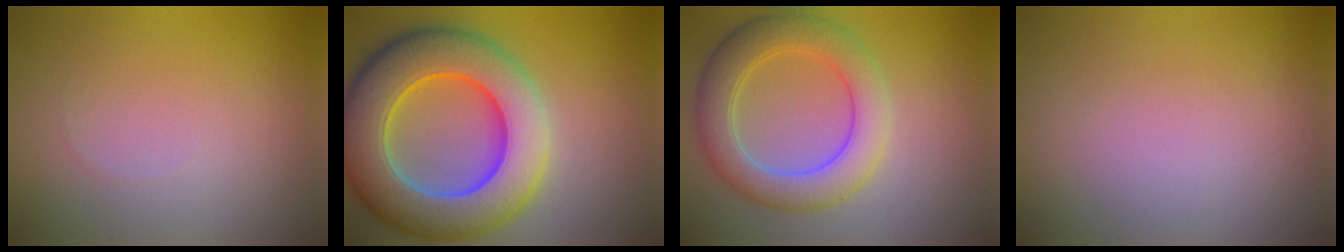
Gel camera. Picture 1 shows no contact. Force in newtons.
{"total": 11.9, "press": 11.9, "slide": 0.3}
{"total": 5.8, "press": 5.8, "slide": 0.5}
{"total": 0.0}